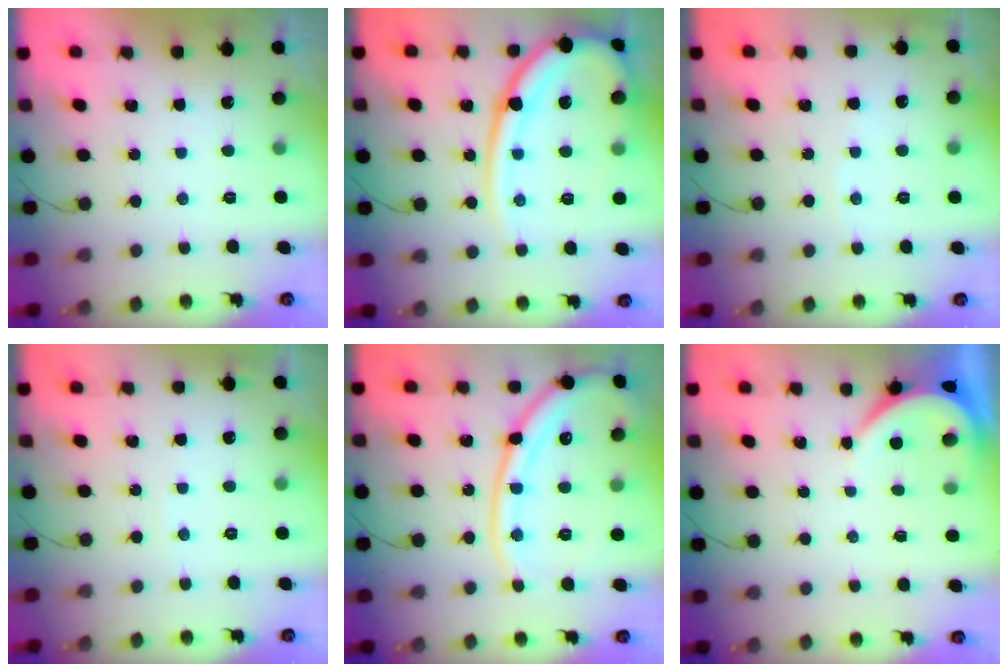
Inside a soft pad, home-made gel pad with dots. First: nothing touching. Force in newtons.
{"total": 17.8, "press": 17.7, "slide": 2.1}
{"total": 2.6, "press": 2.6, "slide": 0.4}
{"total": 1.7, "press": 1.7, "slide": 0.2}
{"total": 18.4, "press": 18.2, "slide": 2.3}
{"total": 3.9, "press": 3.9, "slide": 0.5}